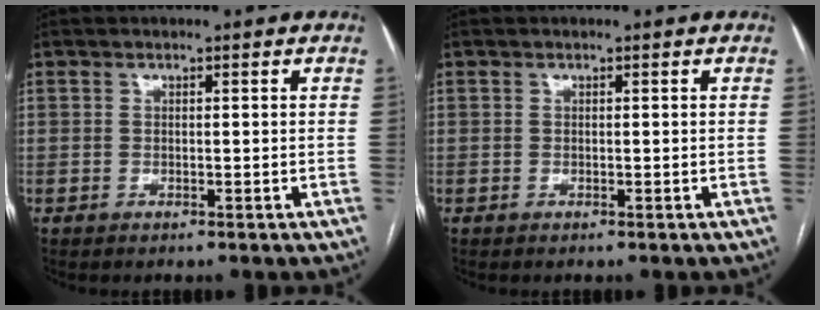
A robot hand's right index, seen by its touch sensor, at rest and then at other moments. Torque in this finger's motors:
{"motor_torque": [0.00, 0.00, 0.00, 0.01]}